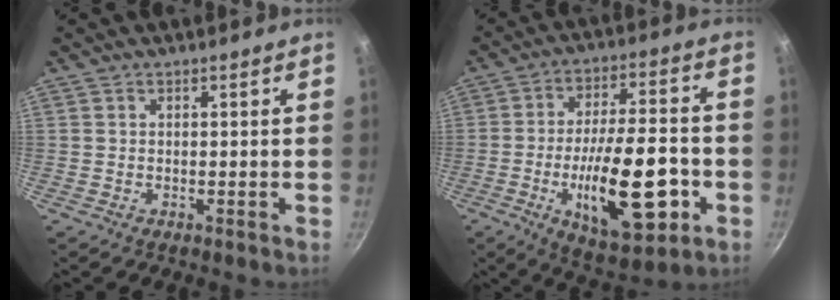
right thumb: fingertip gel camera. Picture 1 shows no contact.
{"total": 20.8, "force": [-5.9, 8.2, 18.2], "torque": [-0.271, 0.022, -0.083]}